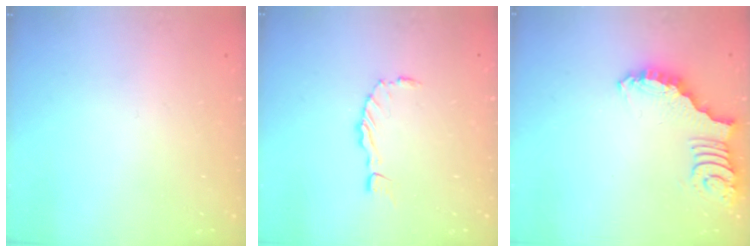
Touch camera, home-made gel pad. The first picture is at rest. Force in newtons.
{"total": 0.0}
{"total": 2.7, "press": 2.7, "slide": 0.5}